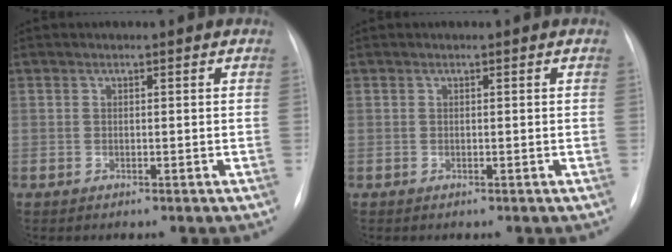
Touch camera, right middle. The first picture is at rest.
{"total": 0.0}